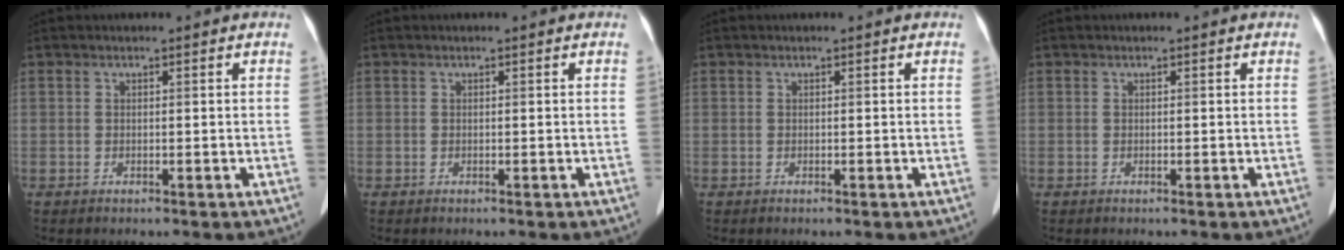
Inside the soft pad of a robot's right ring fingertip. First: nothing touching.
{"total": 0.0}
{"total": 0.0}
{"total": 0.0}